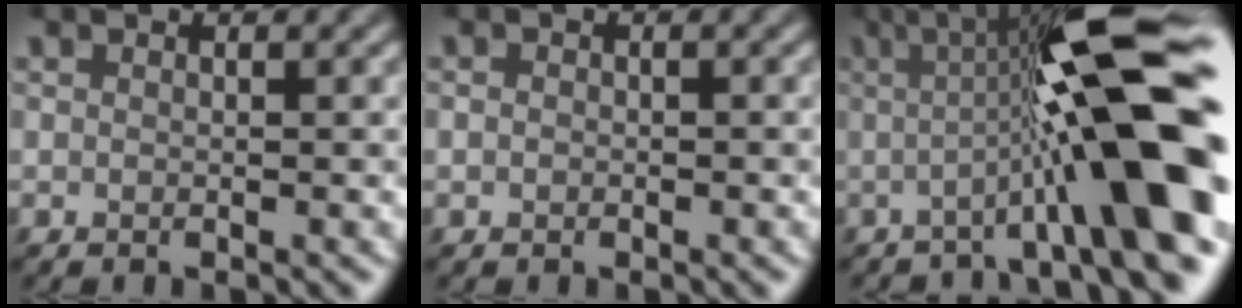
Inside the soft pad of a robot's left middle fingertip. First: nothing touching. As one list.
[{"total": 0.5, "force": [-0.1, 0.5, 0.2], "torque": [-0.001, -0.003, -0.003]}, {"total": 13.7, "force": [-0.8, 2.5, 13.5], "torque": [-0.179, 0.027, -0.021]}]